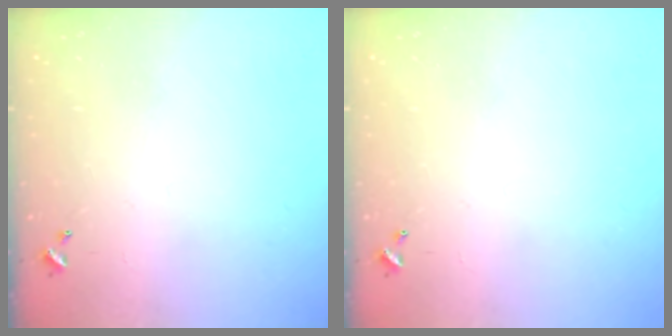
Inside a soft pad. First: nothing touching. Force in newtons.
{"total": 0.0}